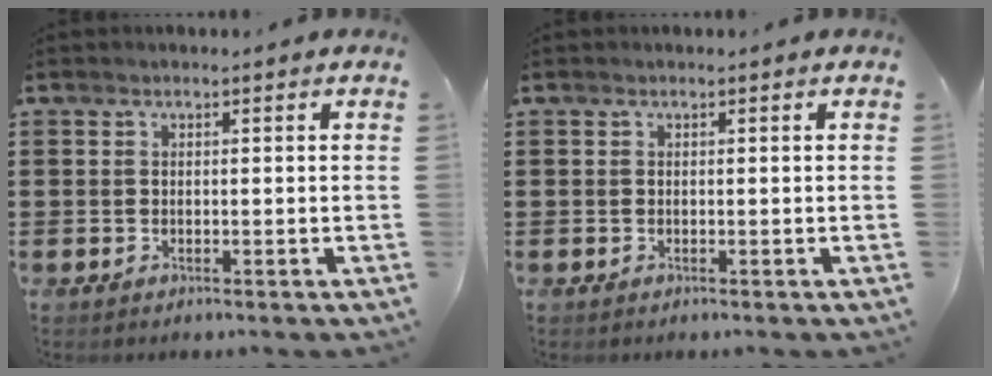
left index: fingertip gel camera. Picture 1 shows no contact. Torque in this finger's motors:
{"motor_torque": [-0.21, 0.34, 0.00, -0.01]}